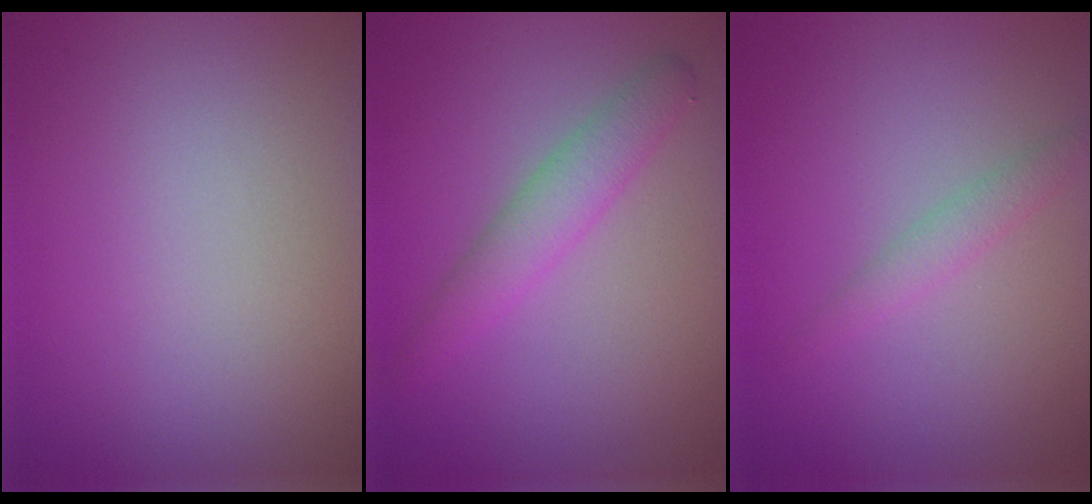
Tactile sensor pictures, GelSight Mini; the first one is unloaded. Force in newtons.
{"total": 2.8, "press": 2.8, "slide": 0.1}
{"total": 1.4, "press": 1.4, "slide": 0.0}